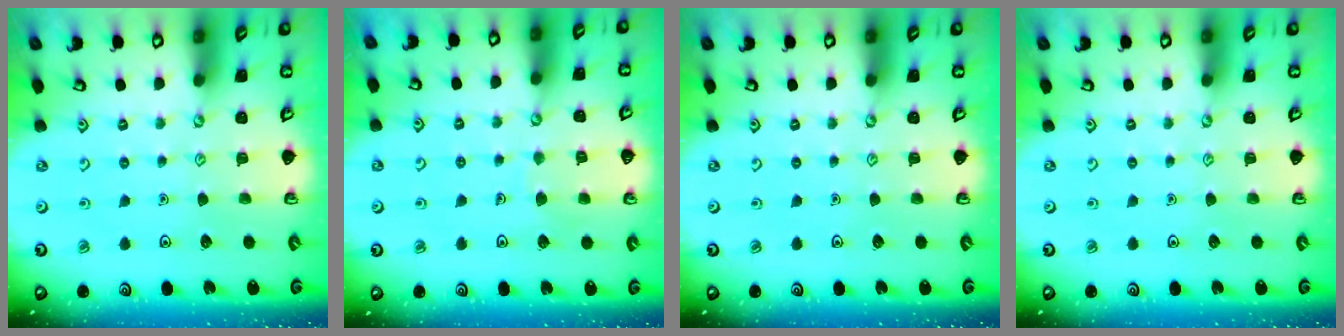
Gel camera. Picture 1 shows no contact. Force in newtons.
{"total": 4.2, "press": 4.1, "slide": 0.4}
{"total": 0.0}
{"total": 0.0}